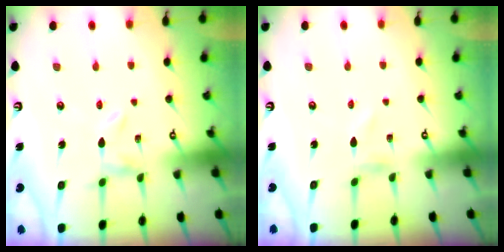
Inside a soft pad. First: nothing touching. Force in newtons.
{"total": 1.0, "press": 1.0, "slide": 0.1}